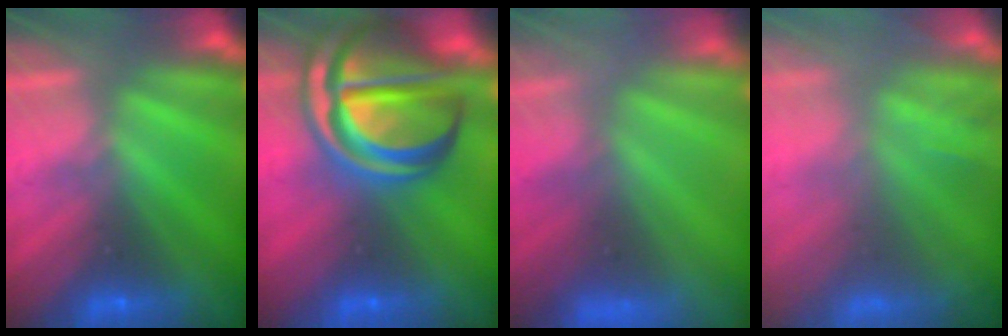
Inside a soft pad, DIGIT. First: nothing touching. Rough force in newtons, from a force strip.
{"total": 7.1}
{"total": 7.4}
{"total": 7.6}